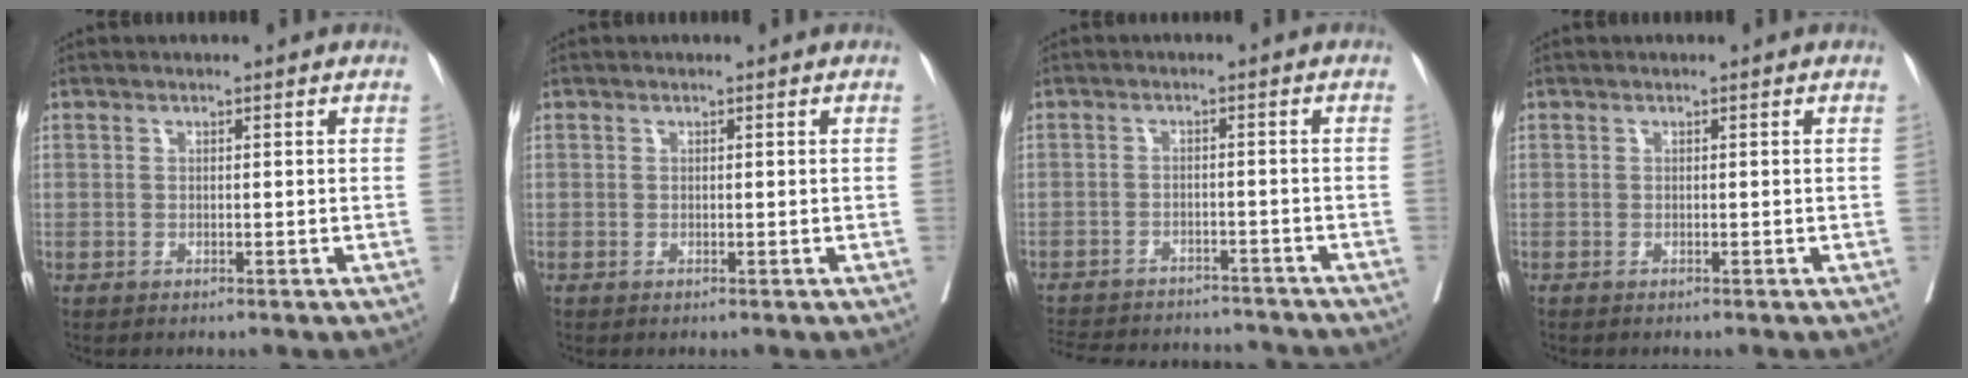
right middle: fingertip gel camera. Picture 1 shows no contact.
{"total": 0.0}
{"total": 17.4, "force": [-16.0, 4.6, 5.0], "torque": [-0.130, -0.002, -0.214]}
{"total": 1.9, "force": [-1.7, 0.0, 0.8], "torque": [-0.007, 0.003, -0.018]}